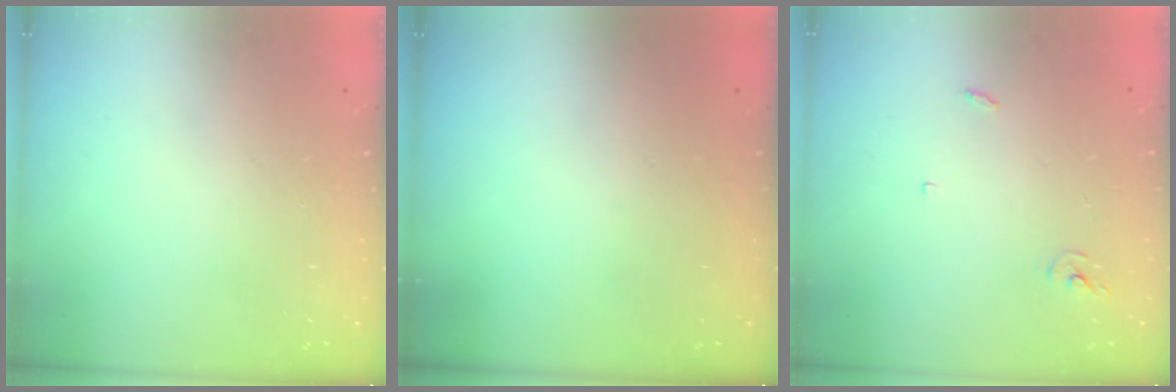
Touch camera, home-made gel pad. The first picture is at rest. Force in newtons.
{"total": 0.0}
{"total": 3.0, "press": 3.0, "slide": 0.2}